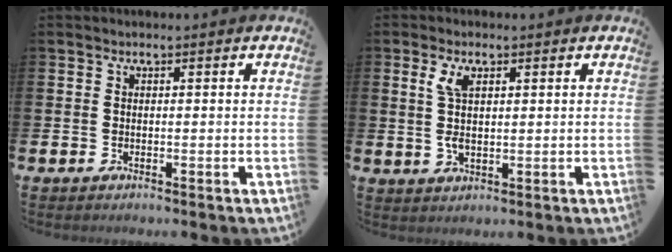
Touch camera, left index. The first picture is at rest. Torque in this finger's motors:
{"motor_torque": [0.37, -0.10, 0.20, 0.06]}